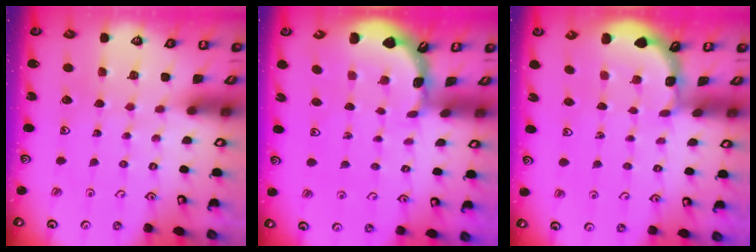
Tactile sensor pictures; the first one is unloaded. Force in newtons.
{"total": 1.7, "press": 1.7, "slide": 0.1}
{"total": 1.7, "press": 1.7, "slide": 0.1}